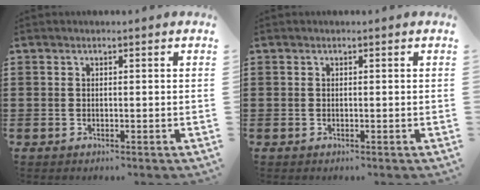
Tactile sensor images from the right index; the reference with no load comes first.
{"total": 0.0}